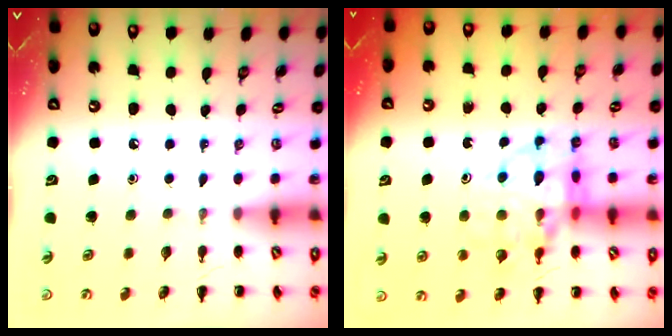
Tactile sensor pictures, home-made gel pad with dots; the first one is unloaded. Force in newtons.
{"total": 15.5, "press": 15.2, "slide": 3.1}